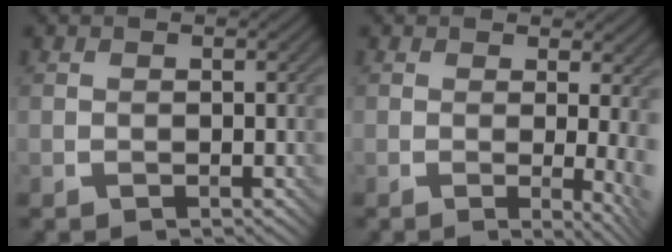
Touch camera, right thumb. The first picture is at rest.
{"total": 5.0, "force": [-0.1, 1.0, 4.9], "torque": [-0.072, -0.006, -0.004]}